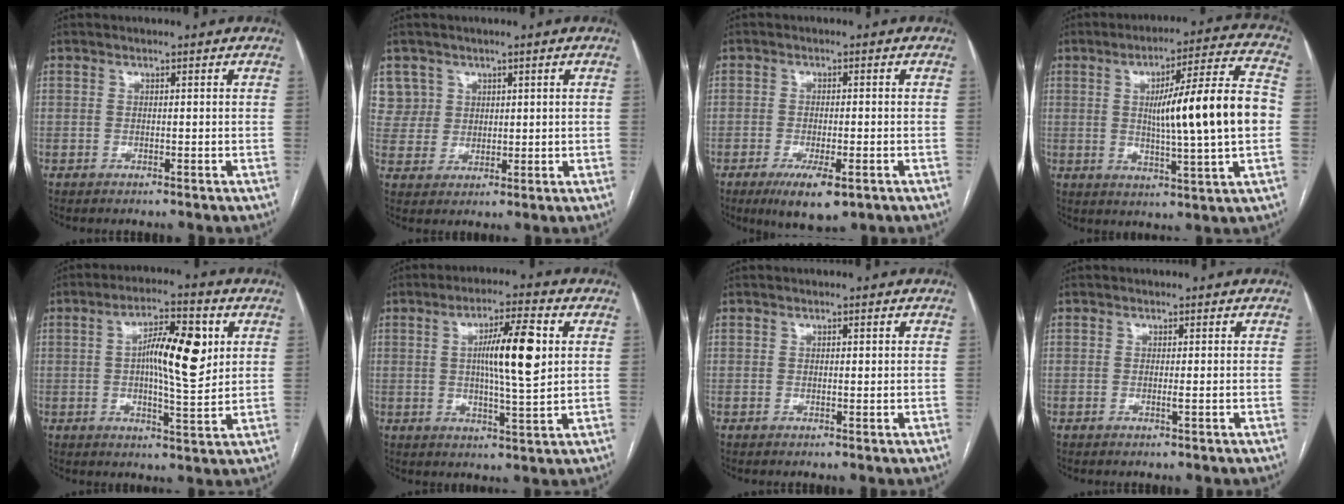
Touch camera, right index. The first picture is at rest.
{"total": 5.6, "force": [2.8, 4.8, -0.4], "torque": [0.021, 0.008, 0.058]}
{"total": 6.8, "force": [-3.7, 2.0, 5.3], "torque": [-0.089, -0.012, -0.052]}
{"total": 16.7, "force": [0.2, 0.3, 16.7], "torque": [-0.259, 0.010, 0.003]}
{"total": 10.8, "force": [2.1, 2.6, 10.3], "torque": [-0.171, 0.013, 0.031]}
{"total": 10.3, "force": [1.8, 0.9, 10.1], "torque": [-0.171, 0.004, 0.029]}
{"total": 0.6, "force": [0.2, 0.2, 0.5], "torque": [-0.009, 0.001, 0.002]}
{"total": 0.6, "force": [-0.1, -0.1, 0.6], "torque": [-0.012, -0.002, -0.003]}